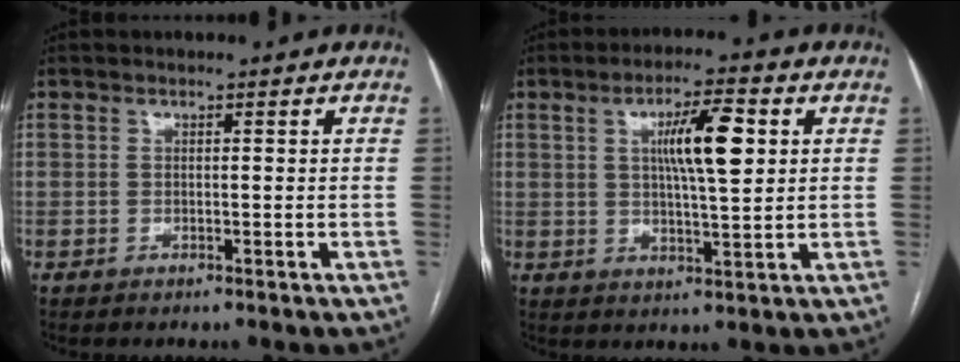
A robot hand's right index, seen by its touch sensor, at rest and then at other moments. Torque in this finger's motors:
{"motor_torque": [0.38, 0.10, 0.22, 0.11]}